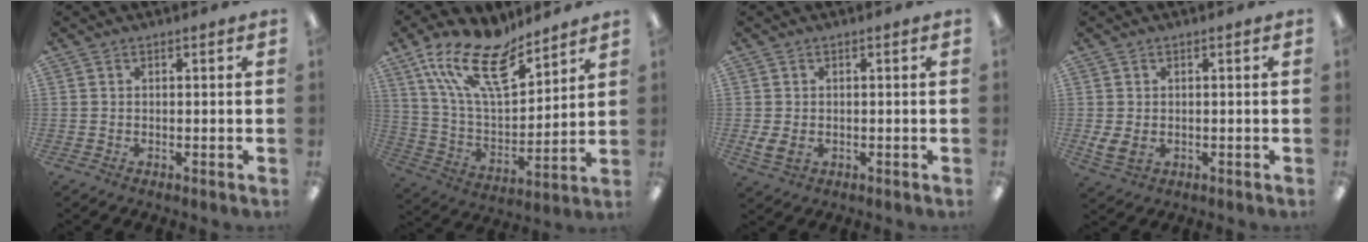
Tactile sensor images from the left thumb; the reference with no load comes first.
{"total": 19.5, "force": [13.4, 7.7, 11.9], "torque": [-0.232, -0.074, 0.239]}
{"total": 3.5, "force": [-0.4, 2.4, 2.5], "torque": [-0.050, -0.004, -0.009]}
{"total": 3.7, "force": [-0.1, 2.6, 2.6], "torque": [-0.059, -0.006, -0.005]}